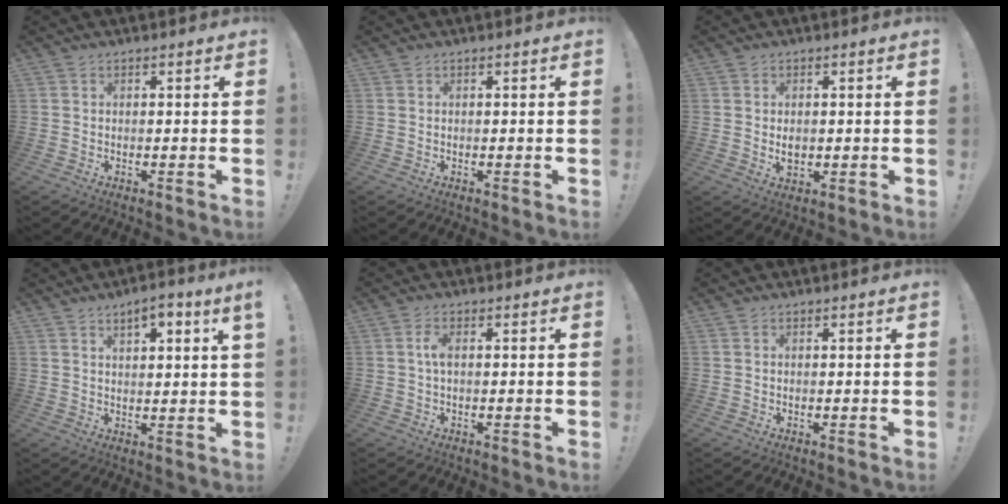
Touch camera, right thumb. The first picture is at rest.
{"total": 0.0}
{"total": 3.2, "force": [0.0, 2.4, 2.1], "torque": [-0.022, -0.001, -0.001]}
{"total": 5.1, "force": [3.3, 0.6, 3.8], "torque": [-0.048, -0.018, 0.051]}
{"total": 3.1, "force": [0.1, 1.1, 2.9], "torque": [-0.063, 0.005, -0.002]}
{"total": 0.0}